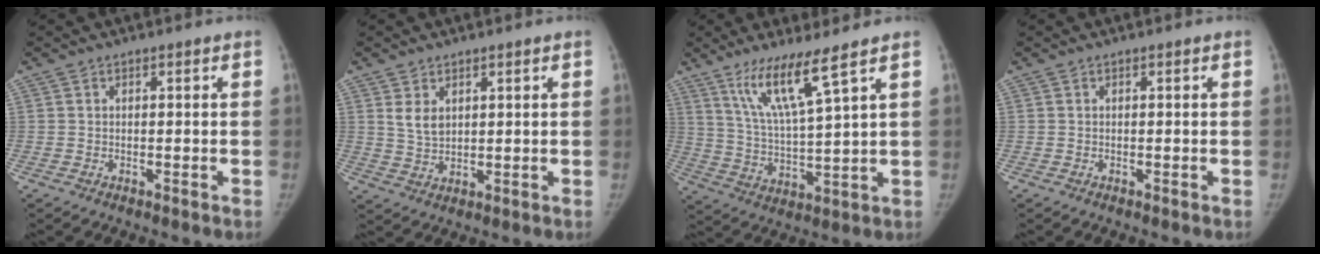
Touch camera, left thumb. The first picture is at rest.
{"total": 4.0, "force": [1.8, 2.7, 2.3], "torque": [-0.030, -0.013, 0.043]}
{"total": 10.4, "force": [6.8, 0.3, 7.9], "torque": [-0.153, -0.044, 0.140]}
{"total": 0.0}